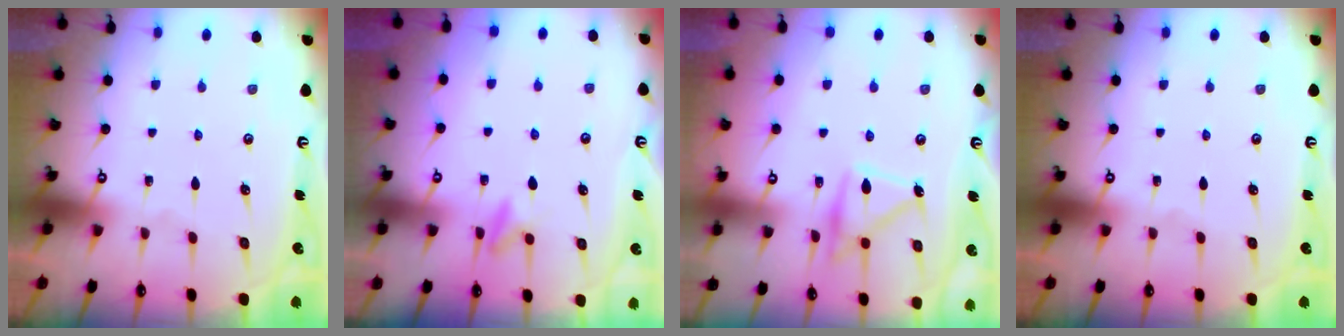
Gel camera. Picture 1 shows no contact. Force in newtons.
{"total": 5.4, "press": 5.1, "slide": 1.7}
{"total": 15.7, "press": 15.7, "slide": 0.9}
{"total": 0.0}